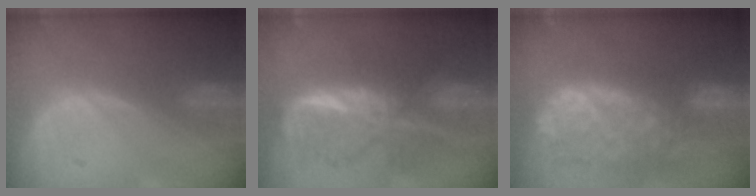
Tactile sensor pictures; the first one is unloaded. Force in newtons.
{"total": 9.4, "press": 9.4, "slide": 0.6}
{"total": 12.5, "press": 10.2, "slide": 7.1}